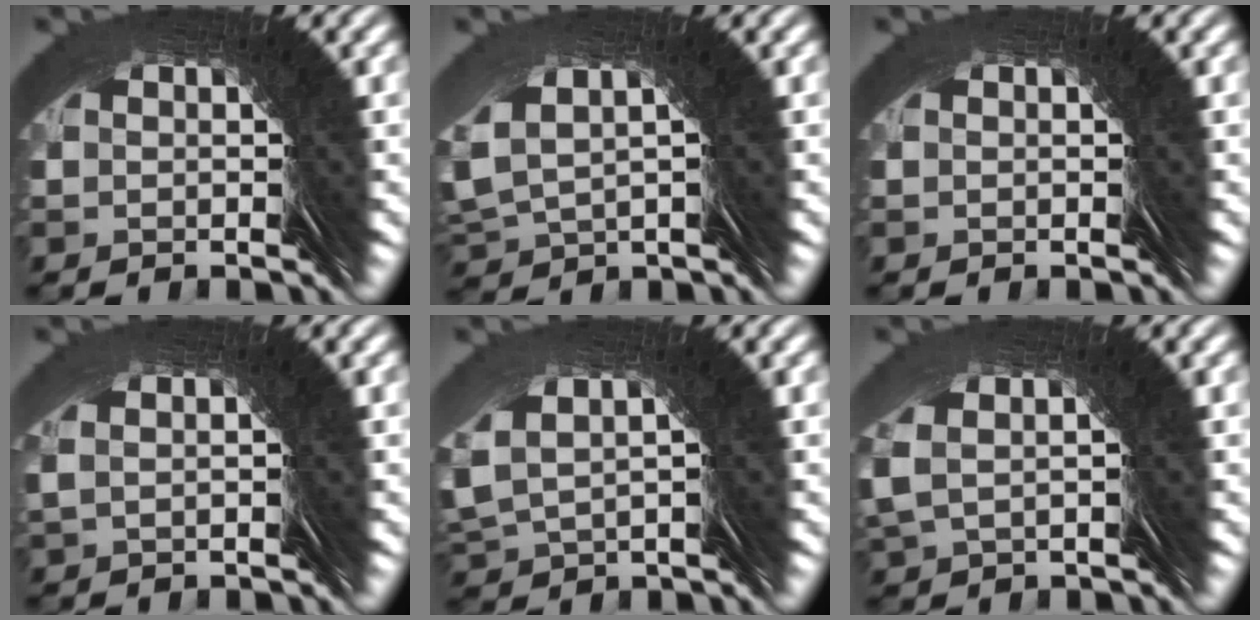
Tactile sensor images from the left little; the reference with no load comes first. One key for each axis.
{"total": 3.3, "fx": 2.4, "fy": 1.4, "fz": 1.8, "tx": -0.054, "ty": 0.014, "tz": 0.033}
{"total": 0.0}
{"total": 1.7, "fx": 1.1, "fy": -1.3, "fz": -0.1, "tx": 0.010, "ty": 0.025, "tz": 0.009}
{"total": 3.0, "fx": 2.3, "fy": 0.9, "fz": 1.6, "tx": -0.045, "ty": 0.015, "tz": 0.032}
{"total": 2.2, "fx": 2.0, "fy": -0.8, "fz": 0.6, "tx": -0.014, "ty": 0.022, "tz": 0.025}